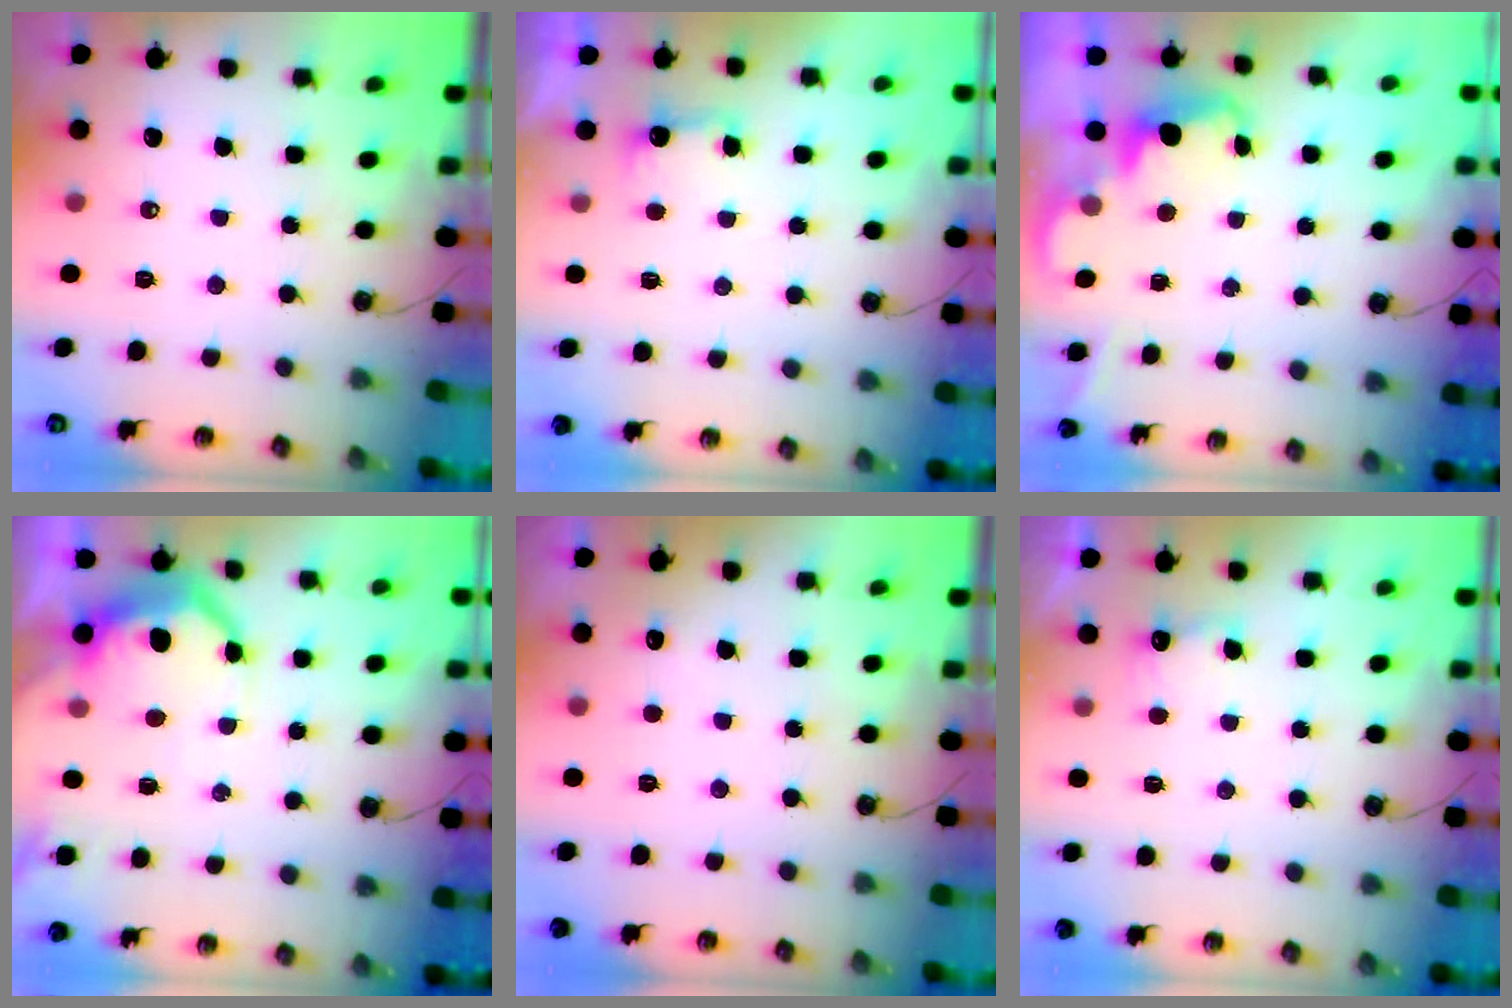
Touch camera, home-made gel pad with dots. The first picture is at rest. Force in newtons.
{"total": 2.9, "press": 2.7, "slide": 1.0}
{"total": 2.3, "press": 2.3, "slide": 0.6}
{"total": 9.6, "press": 9.5, "slide": 0.7}
{"total": 2.4, "press": 2.2, "slide": 1.0}
{"total": 3.7, "press": 3.5, "slide": 1.0}